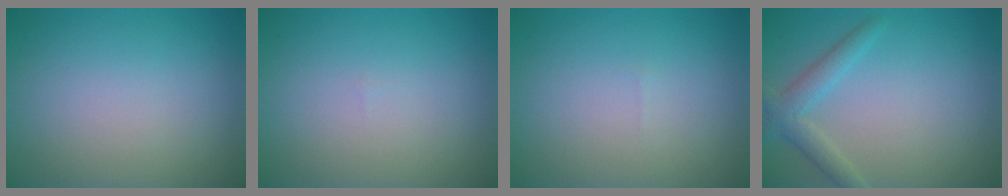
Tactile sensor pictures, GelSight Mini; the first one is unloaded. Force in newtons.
{"total": 0.0}
{"total": 0.0}
{"total": 2.6, "press": 2.6, "slide": 0.1}